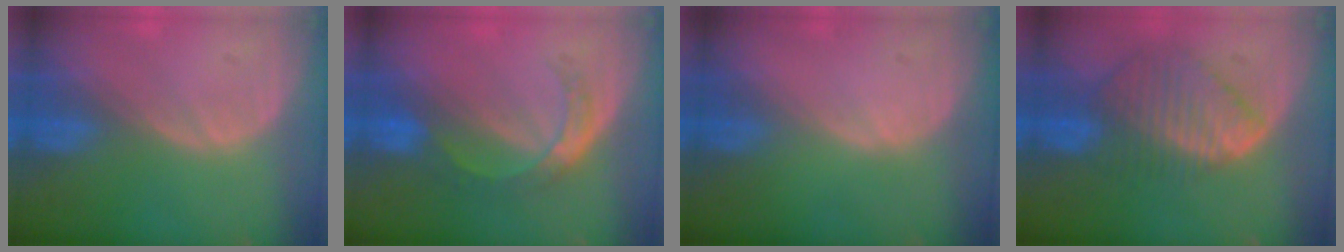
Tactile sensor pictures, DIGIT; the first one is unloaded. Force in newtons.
{"total": 5.4, "press": 4.8, "slide": 2.5}
{"total": 0.0}
{"total": 8.7, "press": 7.7, "slide": 4.0}